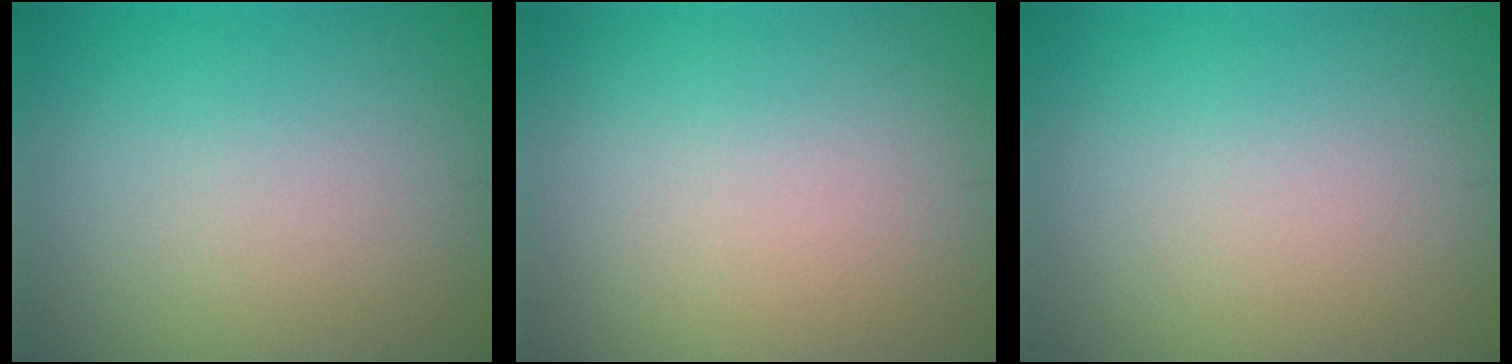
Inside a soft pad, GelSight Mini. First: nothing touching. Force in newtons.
{"total": 0.0}
{"total": 0.0}